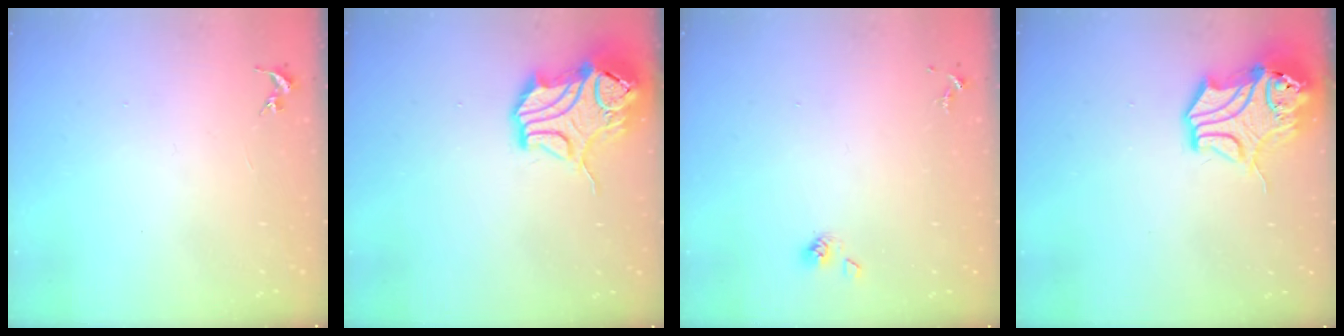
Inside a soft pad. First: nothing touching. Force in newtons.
{"total": 15.7, "press": 15.6, "slide": 2.3}
{"total": 4.6, "press": 4.1, "slide": 2.2}
{"total": 14.2, "press": 14.1, "slide": 1.9}